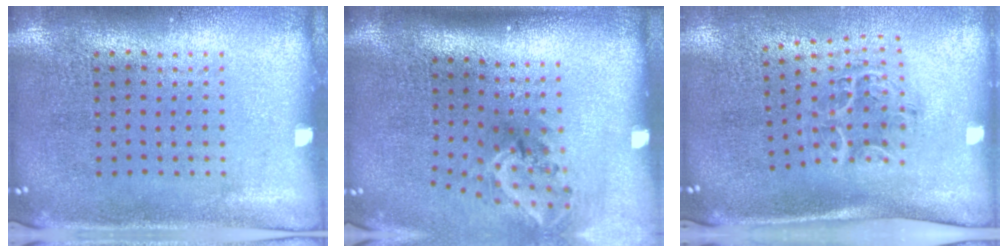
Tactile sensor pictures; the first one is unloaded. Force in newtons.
{"total": 2.1, "press": 1.3, "slide": 1.6}
{"total": 1.3, "press": 1.2, "slide": 0.4}